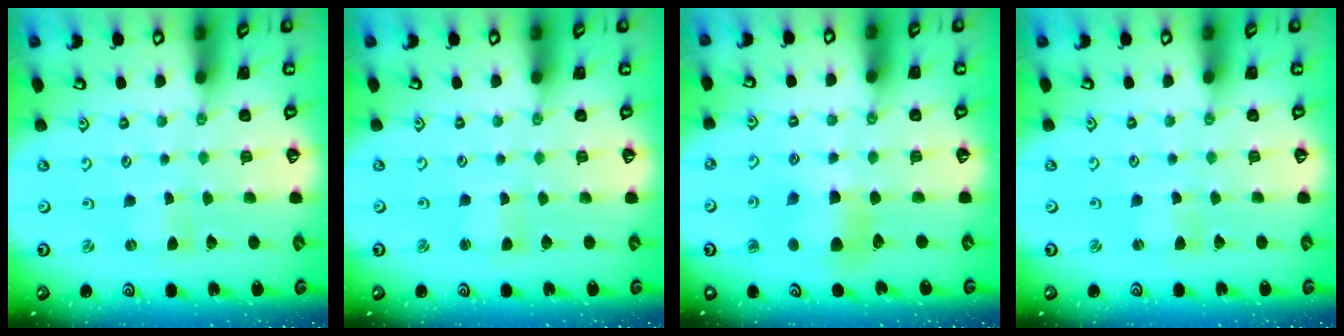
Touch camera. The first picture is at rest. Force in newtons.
{"total": 1.2, "press": 1.2, "slide": 0.2}
{"total": 6.5, "press": 6.5, "slide": 0.5}
{"total": 1.6, "press": 1.6, "slide": 0.2}